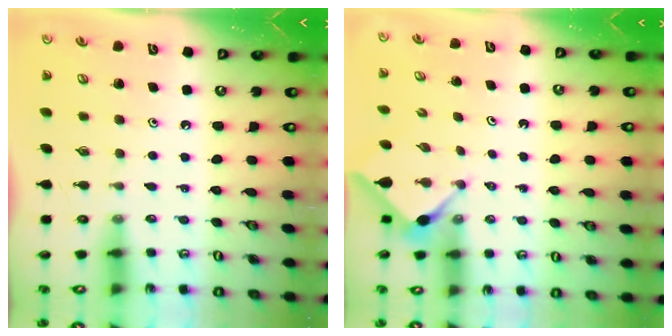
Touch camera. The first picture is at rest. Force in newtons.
{"total": 2.9, "press": 2.8, "slide": 0.3}